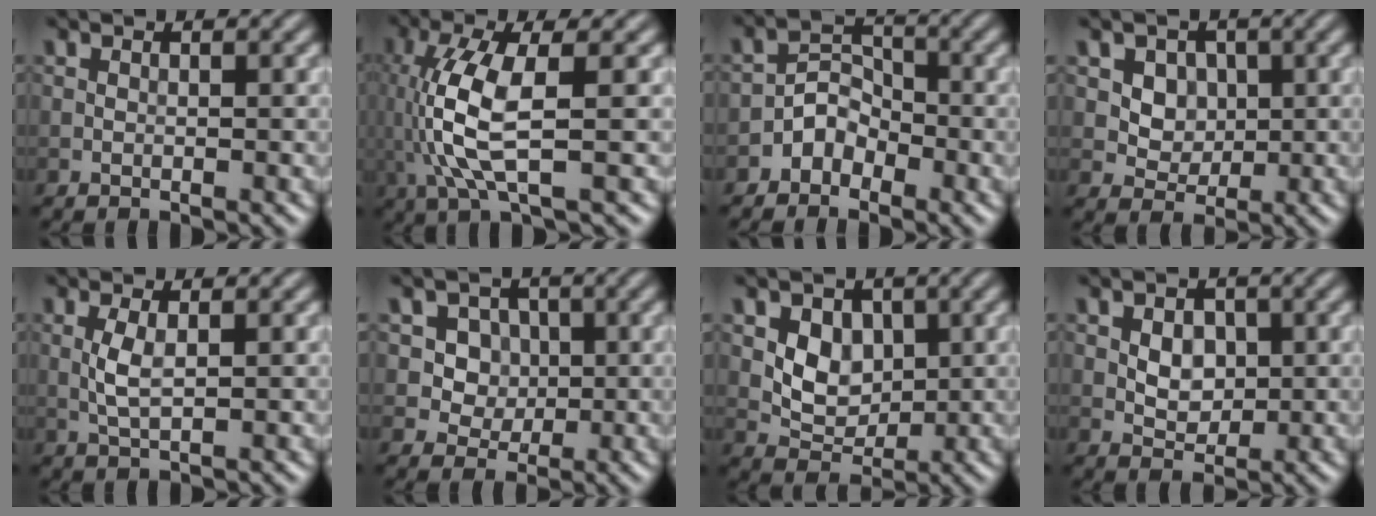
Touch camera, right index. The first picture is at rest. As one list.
[{"total": 7.1, "force": [-0.4, 2.2, 6.7], "torque": [-0.168, -0.002, -0.004]}, {"total": 2.6, "force": [-1.7, 1.8, 0.8], "torque": [-0.004, 0.013, -0.033]}, {"total": 3.7, "force": [1.1, 3.1, 1.9], "torque": [-0.034, -0.009, 0.030]}, {"total": 2.1, "force": [0.2, 0.6, 2.0], "torque": [-0.047, 0.003, 0.006]}, {"total": 4.5, "force": [1.3, 3.8, 1.9], "torque": [-0.028, -0.004, 0.020]}, {"total": 3.9, "force": [0.7, 3.0, 2.4], "torque": [-0.039, -0.004, 0.010]}, {"total": 2.8, "force": [0.4, 2.0, 1.9], "torque": [-0.032, -0.002, 0.006]}]